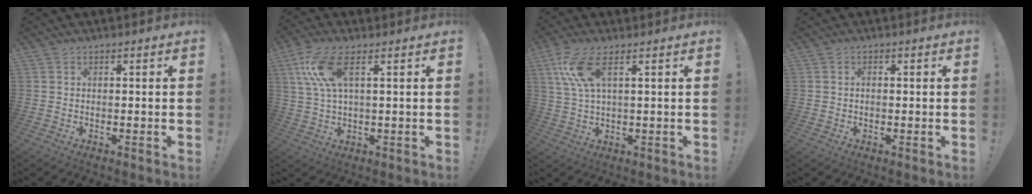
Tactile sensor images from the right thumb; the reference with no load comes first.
{"total": 10.1, "force": [3.9, 3.4, 8.7], "torque": [-0.170, -0.005, 0.077]}
{"total": 9.1, "force": [4.1, 2.9, 7.6], "torque": [-0.154, -0.008, 0.078]}
{"total": 0.8, "force": [-0.3, 0.6, 0.4], "torque": [-0.015, 0.006, -0.004]}